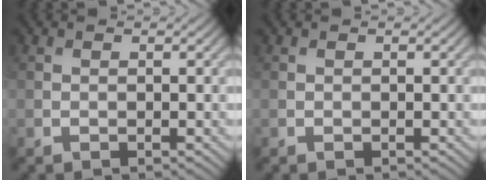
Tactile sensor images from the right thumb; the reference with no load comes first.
{"total": 0.0}